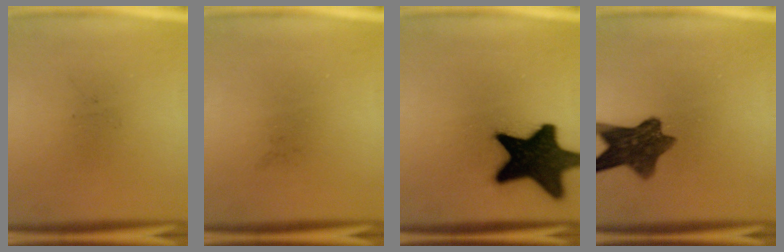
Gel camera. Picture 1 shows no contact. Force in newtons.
{"total": 0.0}
{"total": 19.9}
{"total": 9.1}